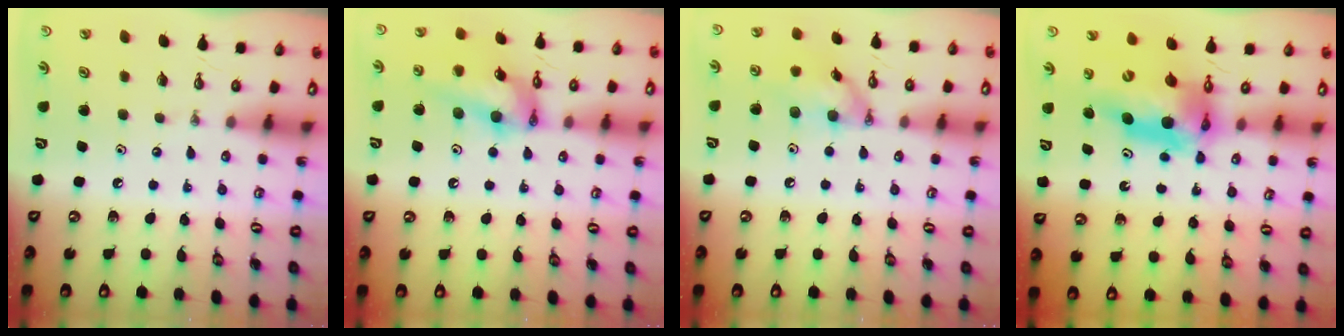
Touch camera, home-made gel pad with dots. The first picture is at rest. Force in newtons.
{"total": 14.8, "press": 14.8, "slide": 1.3}
{"total": 11.7, "press": 11.6, "slide": 1.3}
{"total": 13.8, "press": 13.8, "slide": 1.2}